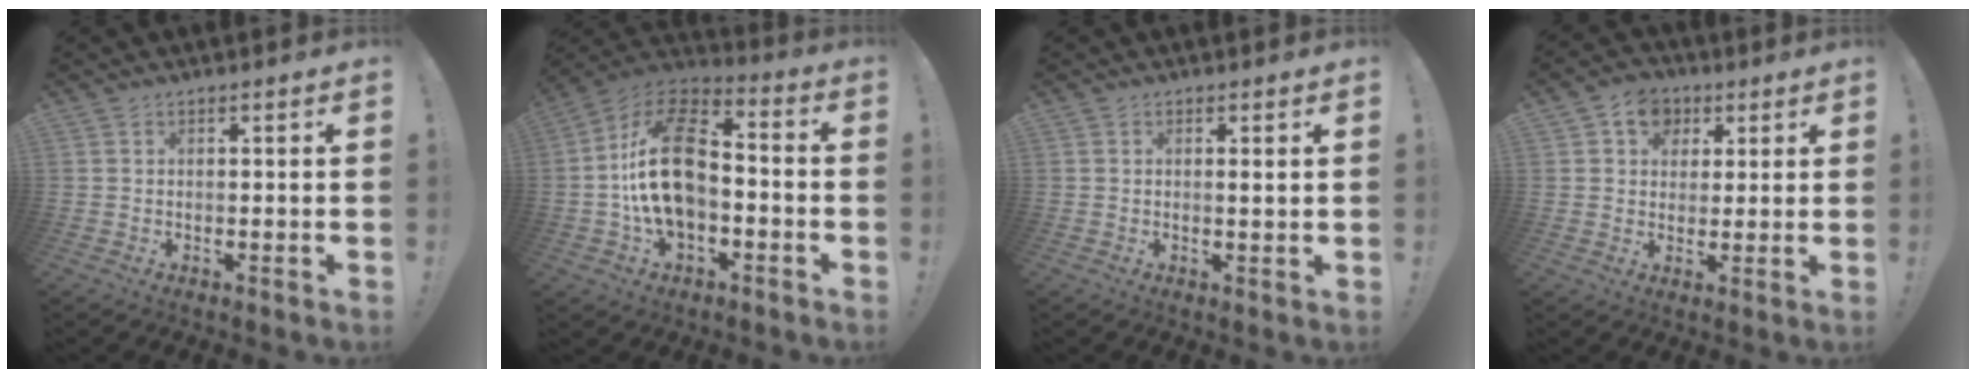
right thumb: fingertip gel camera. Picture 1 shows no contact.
{"total": 20.1, "force": [-1.7, 12.9, 15.4], "torque": [-0.286, 0.037, -0.023]}
{"total": 0.9, "force": [0.5, -0.1, 0.8], "torque": [-0.004, -0.006, 0.004]}
{"total": 8.4, "force": [3.5, 7.2, 2.7], "torque": [-0.036, -0.015, 0.069]}